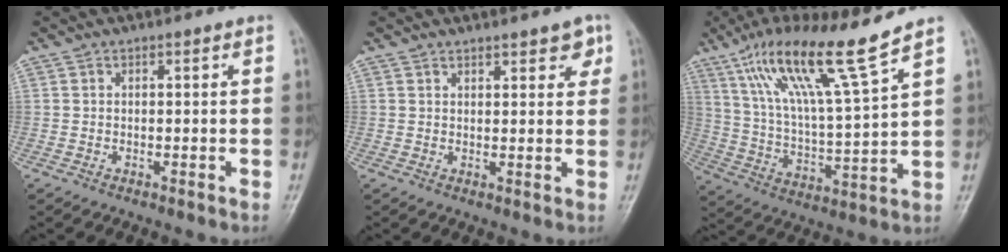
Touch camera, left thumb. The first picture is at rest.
{"total": 4.2, "force": [2.7, 1.9, 2.6], "torque": [-0.010, -0.012, 0.034]}
{"total": 16.8, "force": [11.4, 0.6, 12.4], "torque": [-0.215, -0.051, 0.208]}